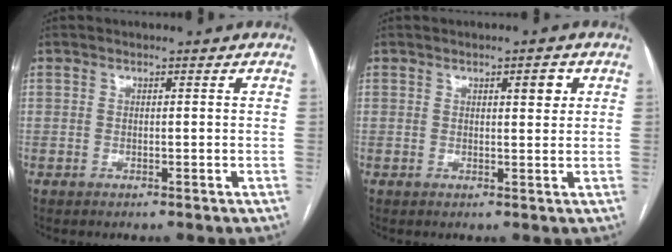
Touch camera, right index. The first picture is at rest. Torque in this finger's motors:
{"motor_torque": [0.19, 0.09, 0.03, 0.02]}